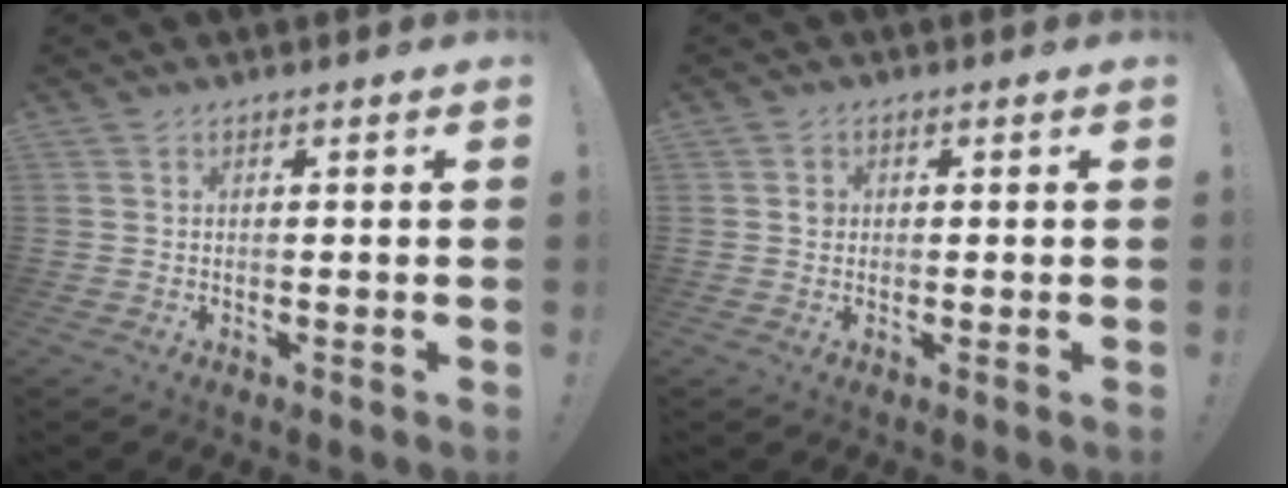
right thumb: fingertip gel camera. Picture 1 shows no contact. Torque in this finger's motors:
{"motor_torque": [0.36, 0.43, 0.20, 0.00, 0.00]}